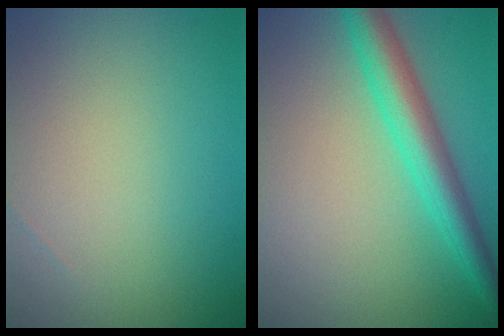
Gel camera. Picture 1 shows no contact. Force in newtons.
{"total": 4.8, "press": 4.8, "slide": 0.2}